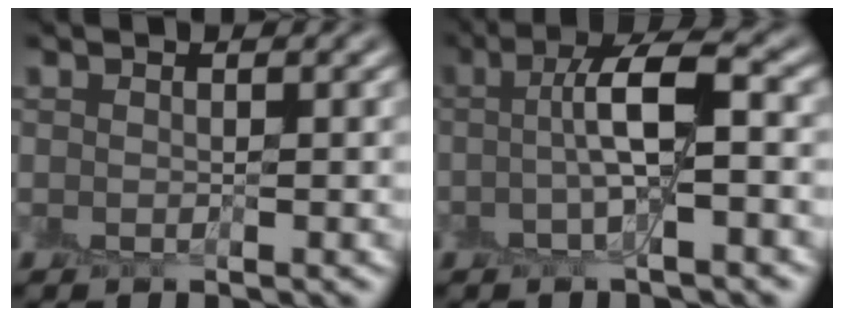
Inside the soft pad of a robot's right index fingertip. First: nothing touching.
{"total": 4.9, "force": [-0.1, 0.9, 4.8], "torque": [-0.089, 0.022, -0.010]}